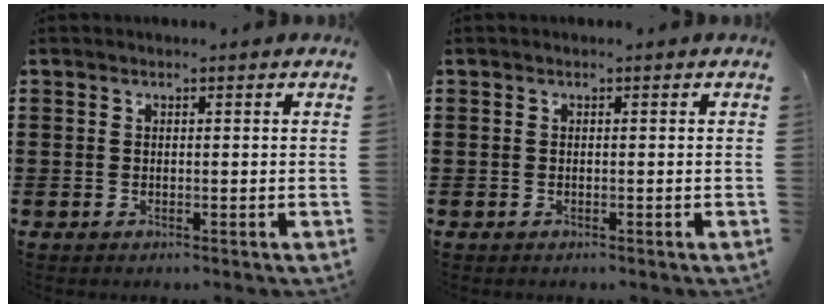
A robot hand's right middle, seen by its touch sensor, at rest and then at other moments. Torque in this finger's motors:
{"motor_torque": [0.30, -0.21, 0.08, 0.02]}